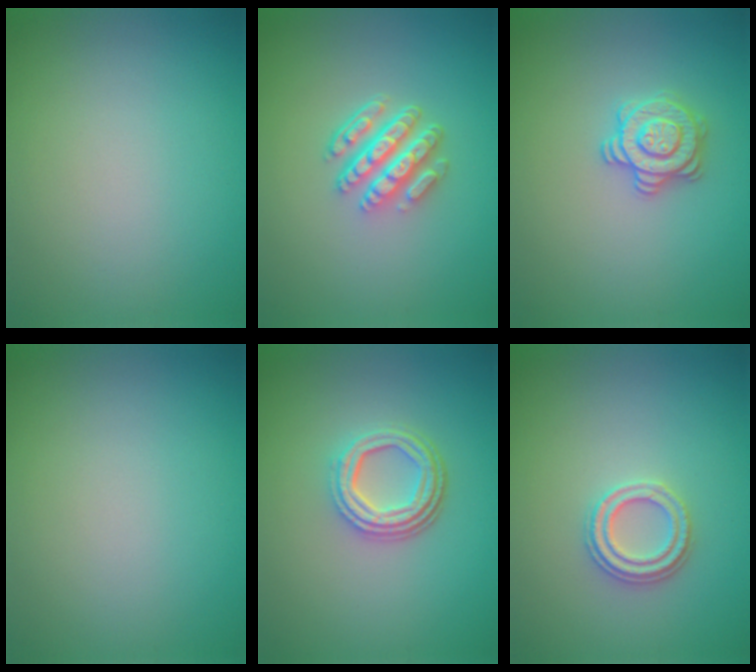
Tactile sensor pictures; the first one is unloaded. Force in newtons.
{"total": 4.8, "press": 3.6, "slide": 3.2}
{"total": 2.8, "press": 2.7, "slide": 0.5}
{"total": 0.0}
{"total": 4.4, "press": 3.2, "slide": 3.0}
{"total": 2.4, "press": 2.3, "slide": 0.6}